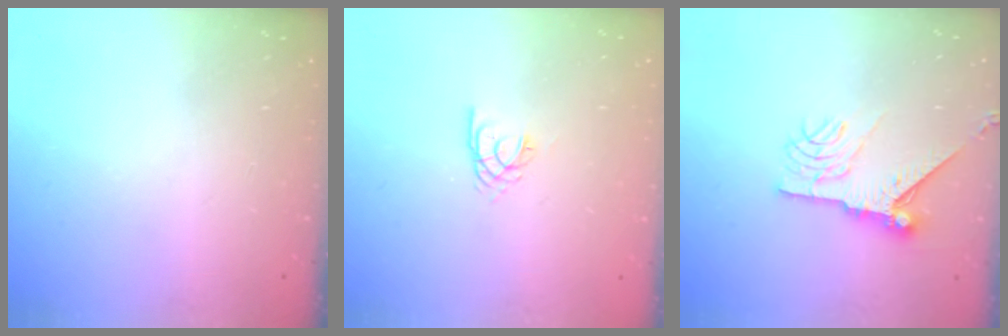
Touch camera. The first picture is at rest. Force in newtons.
{"total": 2.2, "press": 2.2, "slide": 0.3}
{"total": 10.5, "press": 10.5, "slide": 0.4}